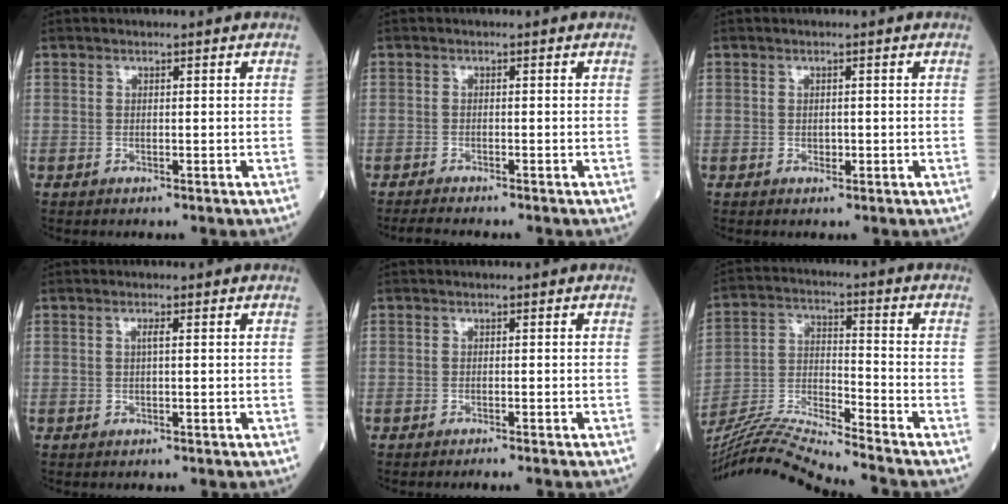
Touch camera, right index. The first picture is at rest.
{"total": 1.6, "force": [-1.5, -0.3, 0.5], "torque": [-0.020, -0.010, -0.029]}
{"total": 0.7, "force": [-0.2, 0.5, 0.4], "torque": [-0.006, 0.001, -0.003]}
{"total": 0.8, "force": [0.1, -0.1, 0.8], "torque": [-0.016, 0.002, 0.001]}
{"total": 2.6, "force": [-2.3, -0.2, 1.2], "torque": [-0.011, -0.001, -0.030]}
{"total": 14.1, "force": [-13.2, -2.2, 4.6], "torque": [-0.083, -0.002, -0.243]}